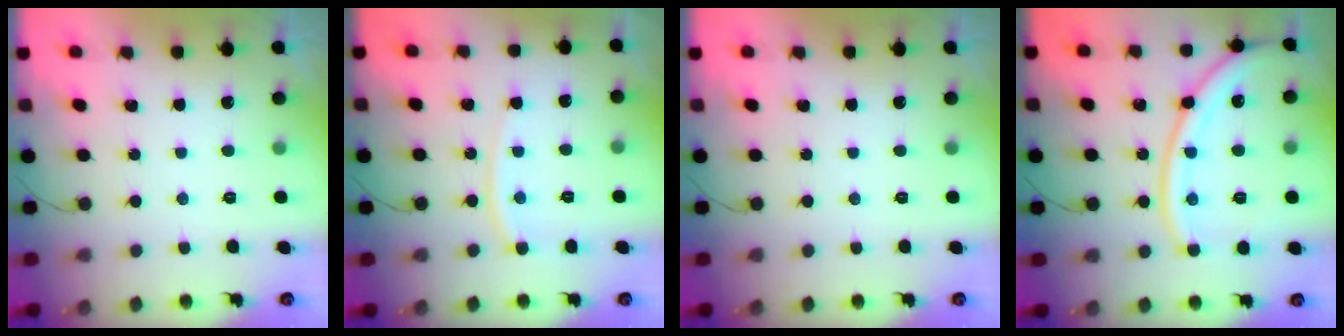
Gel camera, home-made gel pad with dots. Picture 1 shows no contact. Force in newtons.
{"total": 8.4, "press": 8.3, "slide": 1.0}
{"total": 0.0}
{"total": 15.4, "press": 15.3, "slide": 2.1}